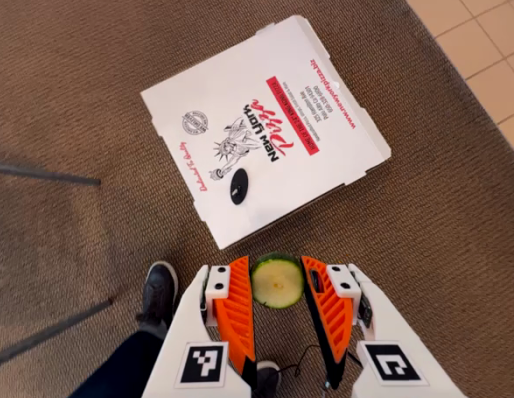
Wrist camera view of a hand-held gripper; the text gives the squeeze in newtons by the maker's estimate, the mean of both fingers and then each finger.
{"total": 6.9, "left": 6.9, "right": 7.0}